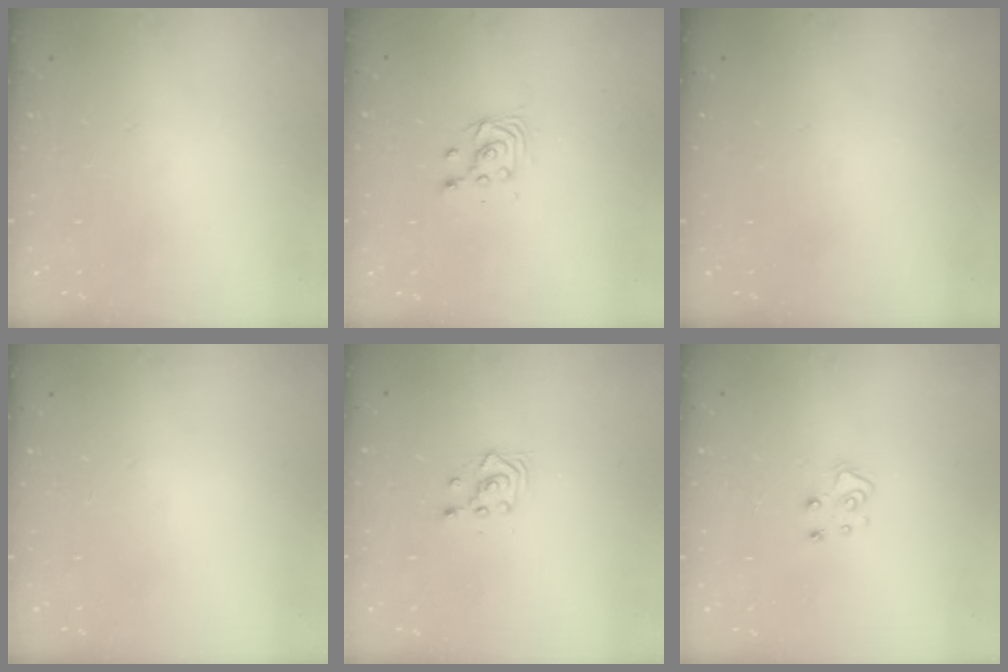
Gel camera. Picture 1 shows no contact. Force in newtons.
{"total": 3.4, "press": 3.4, "slide": 0.2}
{"total": 0.0}
{"total": 0.0}
{"total": 2.3, "press": 2.3, "slide": 0.1}
{"total": 6.3, "press": 6.3, "slide": 0.3}